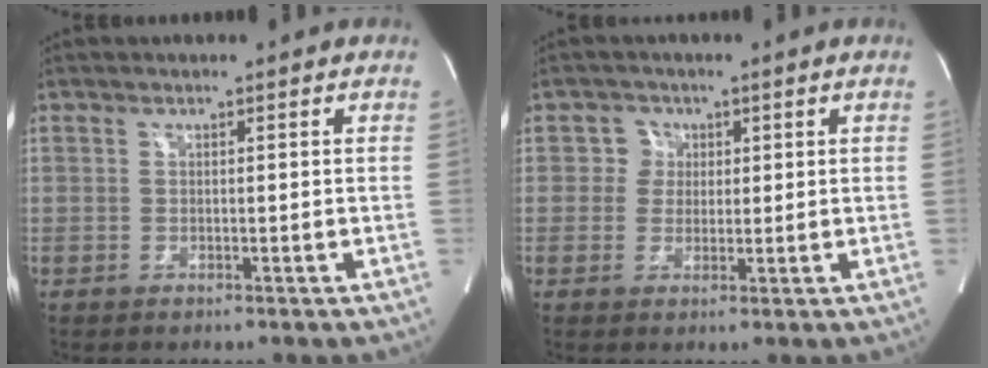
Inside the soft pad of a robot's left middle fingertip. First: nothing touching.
{"total": 2.7, "force": [0.6, 2.6, 0.2], "torque": [0.001, 0.006, 0.009]}